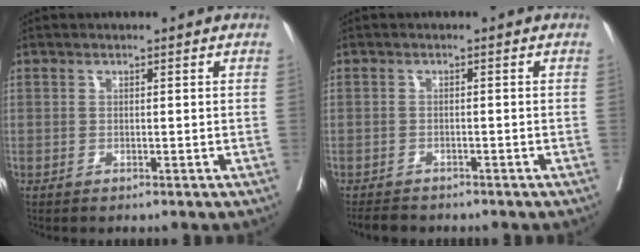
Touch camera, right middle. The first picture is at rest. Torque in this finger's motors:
{"motor_torque": [0.38, -0.63, 0.07, 0.00]}